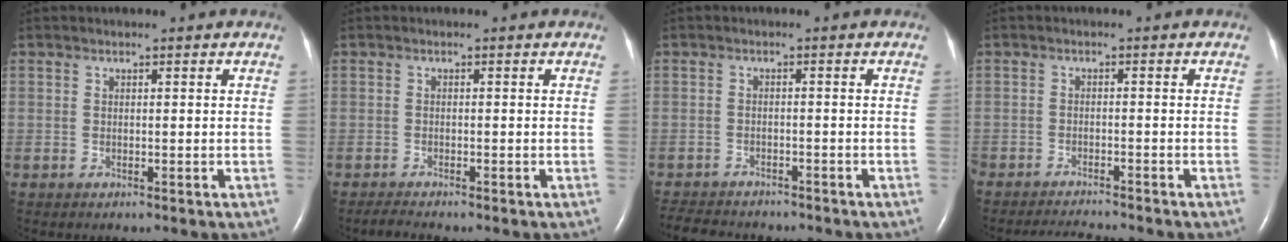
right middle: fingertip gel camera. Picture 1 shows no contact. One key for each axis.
{"total": 1.6, "fx": -1.5, "fy": -0.2, "fz": 0.5, "tx": -0.021, "ty": -0.008, "tz": -0.028}
{"total": 9.2, "fx": -8.3, "fy": 2.6, "fz": 3.1, "tx": -0.060, "ty": -0.008, "tz": -0.117}
{"total": 4.6, "fx": -4.5, "fy": -0.3, "fz": 0.9, "tx": -0.015, "ty": -0.017, "tz": -0.072}